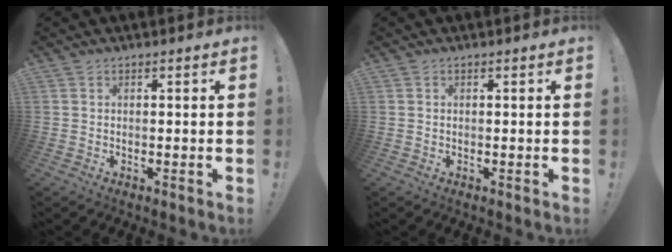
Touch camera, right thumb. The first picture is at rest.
{"total": 0.0}